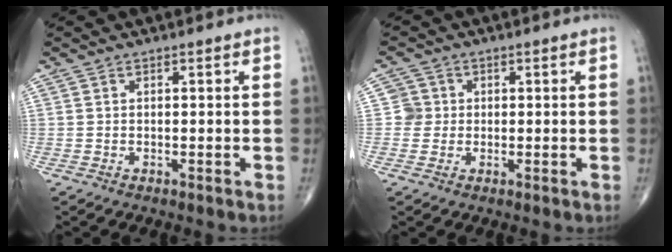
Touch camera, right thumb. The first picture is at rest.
{"total": 2.9, "force": [0.1, 2.9, -0.1], "torque": [0.026, 0.008, -0.004]}